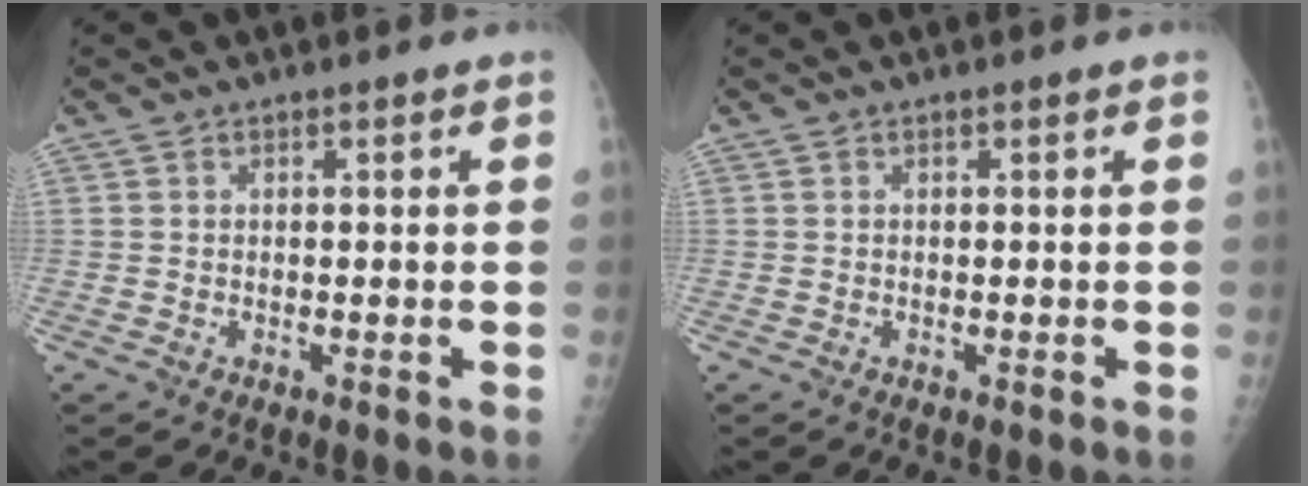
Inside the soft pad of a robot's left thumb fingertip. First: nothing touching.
{"total": 0.0}